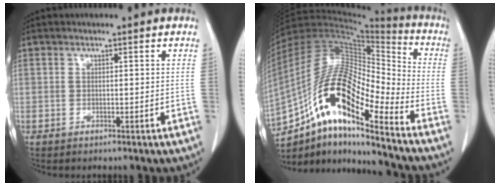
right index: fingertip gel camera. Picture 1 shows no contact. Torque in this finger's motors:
{"motor_torque": [1.09, -1.05, 0.95, 0.21]}